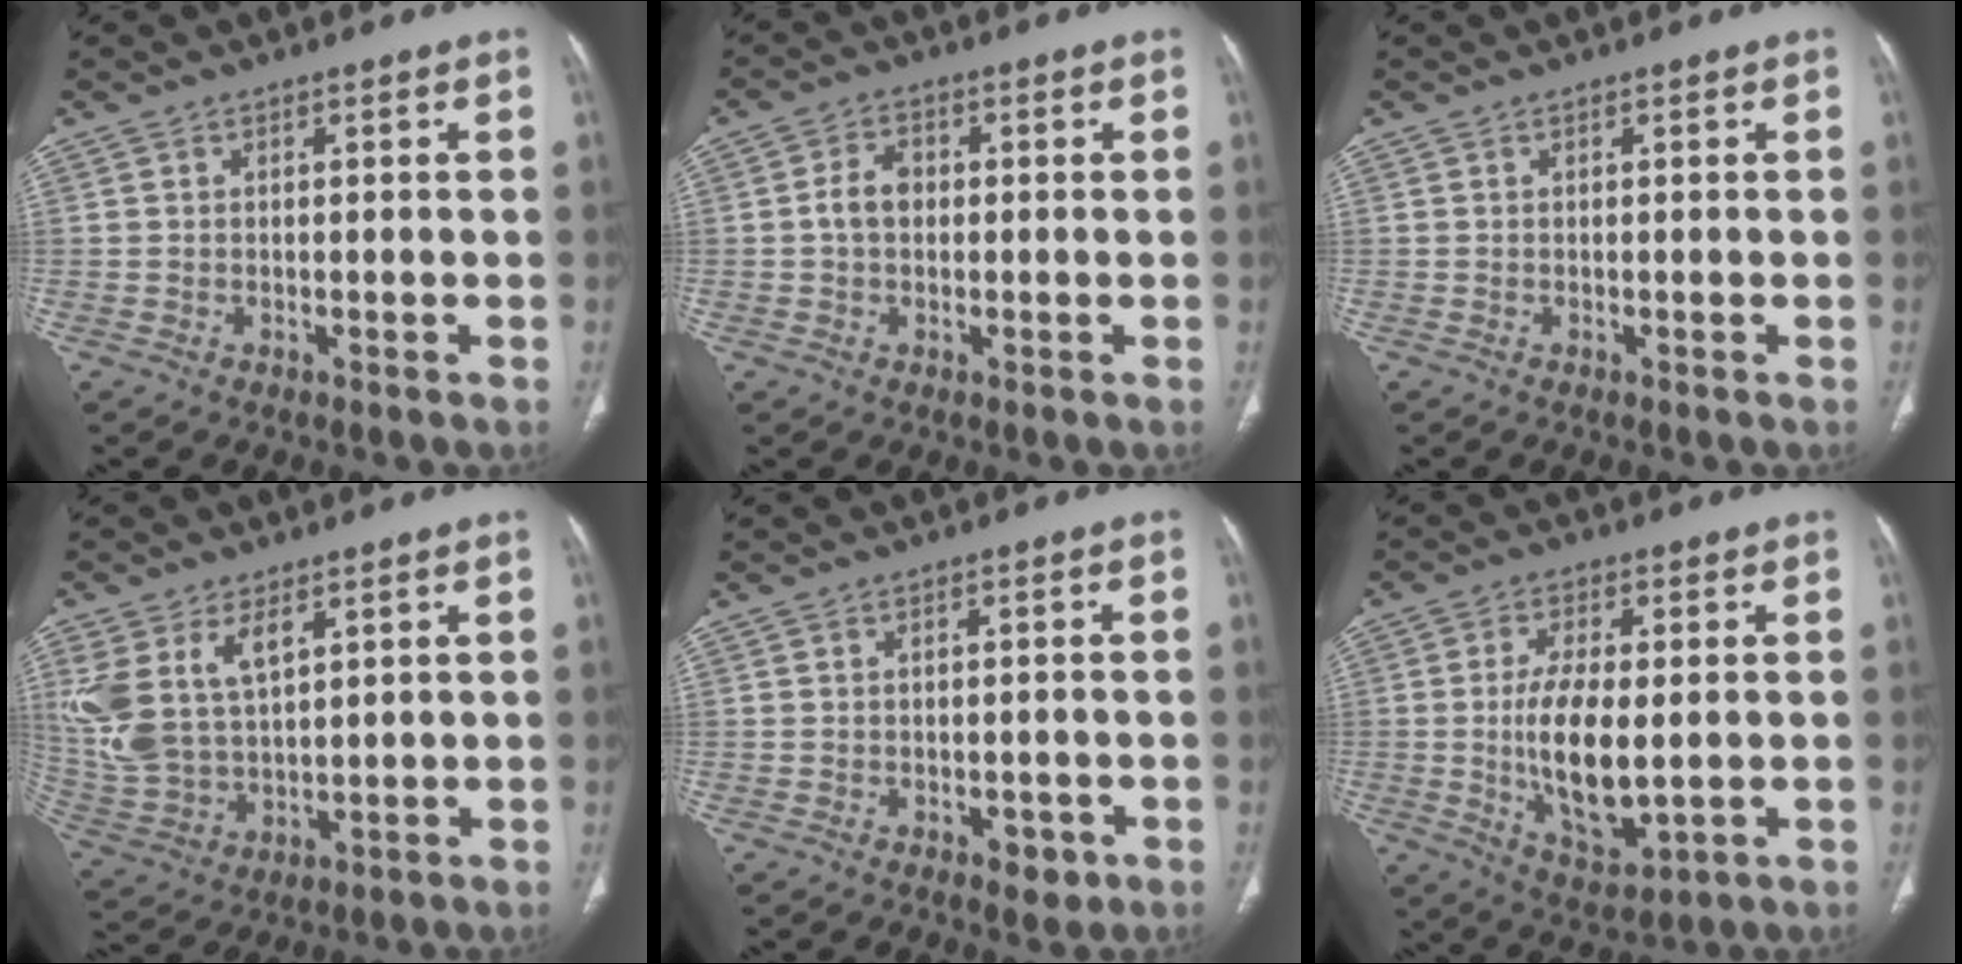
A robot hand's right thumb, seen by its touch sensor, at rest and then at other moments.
{"total": 4.3, "force": [0.0, 3.2, 2.9], "torque": [-0.048, 0.013, -0.006]}
{"total": 0.0}
{"total": 13.1, "force": [5.3, 7.3, 9.5], "torque": [-0.206, -0.013, 0.124]}
{"total": 3.0, "force": [-1.4, 1.8, 2.0], "torque": [-0.015, 0.006, -0.012]}
{"total": 12.6, "force": [-0.8, 5.6, 11.3], "torque": [-0.202, -0.019, -0.004]}